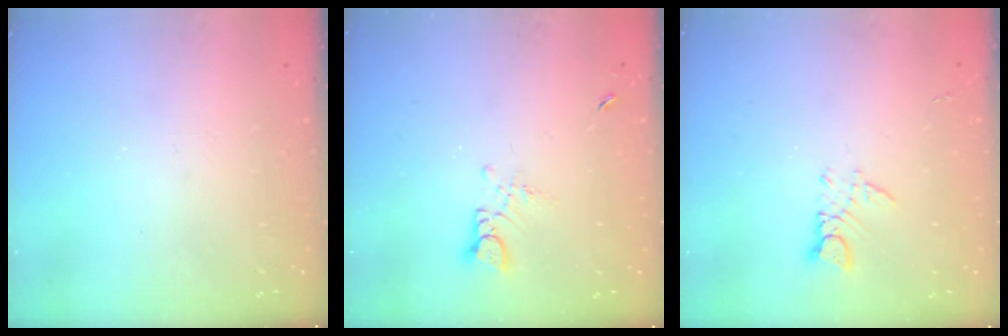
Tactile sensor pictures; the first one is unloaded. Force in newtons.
{"total": 2.9, "press": 2.9, "slide": 0.2}
{"total": 3.3, "press": 3.3, "slide": 0.3}